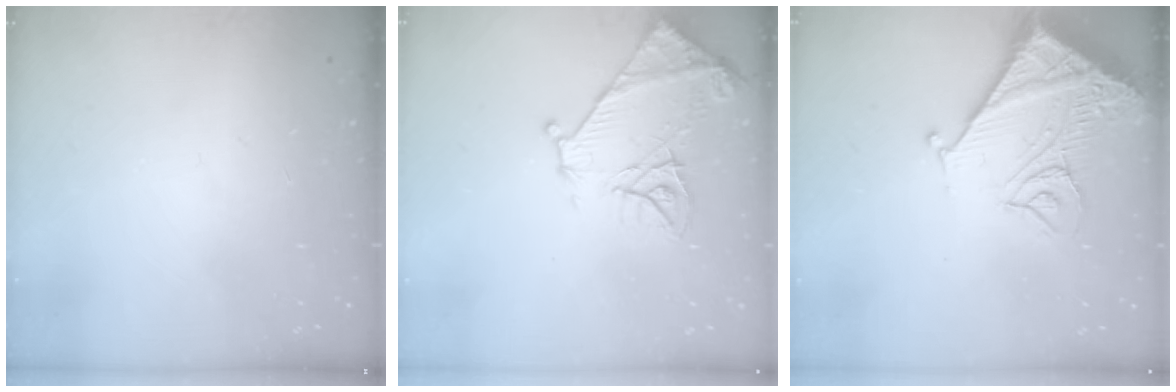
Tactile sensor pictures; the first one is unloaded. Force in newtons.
{"total": 13.0, "press": 13.0, "slide": 1.3}
{"total": 14.7, "press": 14.6, "slide": 1.7}